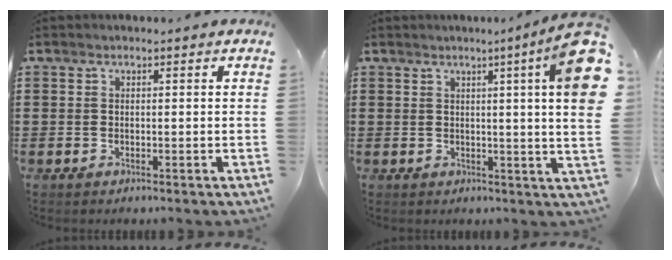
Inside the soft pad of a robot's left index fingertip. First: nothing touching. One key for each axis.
{"total": 9.3, "fx": 3.3, "fy": -0.2, "fz": 8.7, "tx": -0.130, "ty": -0.026, "tz": 0.051}